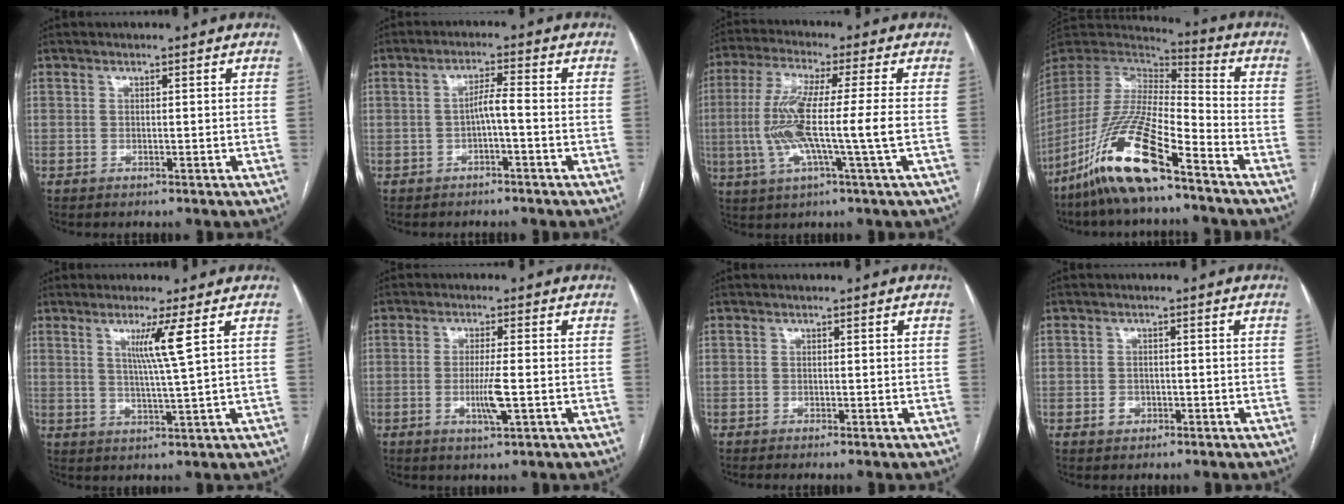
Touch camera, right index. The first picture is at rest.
{"total": 3.0, "force": [-1.0, 0.1, 2.8], "torque": [-0.049, 0.010, -0.017]}
{"total": 11.7, "force": [-1.4, -0.4, 11.6], "torque": [-0.238, -0.002, -0.033]}
{"total": 17.6, "force": [-11.7, 2.4, 13.0], "torque": [-0.286, -0.032, -0.225]}
{"total": 5.2, "force": [2.0, -1.6, 4.6], "torque": [-0.087, -0.011, 0.039]}
{"total": 4.7, "force": [-1.1, 0.0, 4.5], "torque": [-0.089, -0.010, -0.020]}
{"total": 0.7, "force": [-0.5, -0.2, 0.5], "torque": [-0.012, 0.000, -0.010]}
{"total": 1.7, "force": [-0.7, 1.4, 0.6], "torque": [-0.008, 0.006, -0.007]}